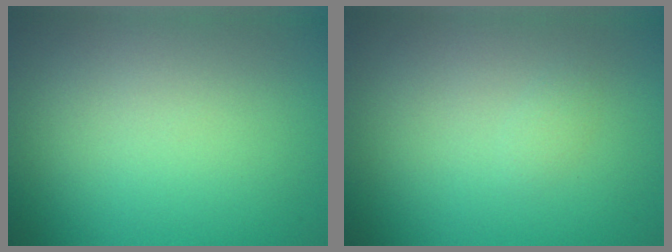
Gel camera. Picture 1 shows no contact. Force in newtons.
{"total": 0.6, "press": 0.6, "slide": 0.1}